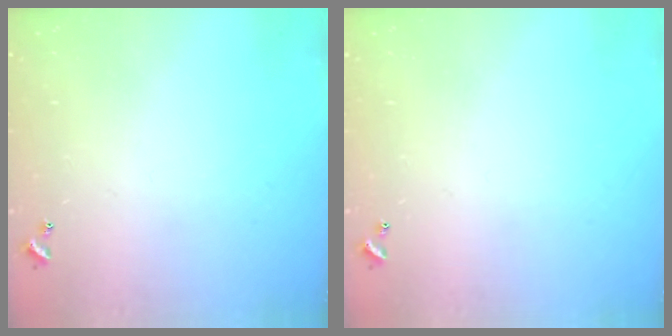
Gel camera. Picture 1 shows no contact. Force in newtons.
{"total": 0.0}